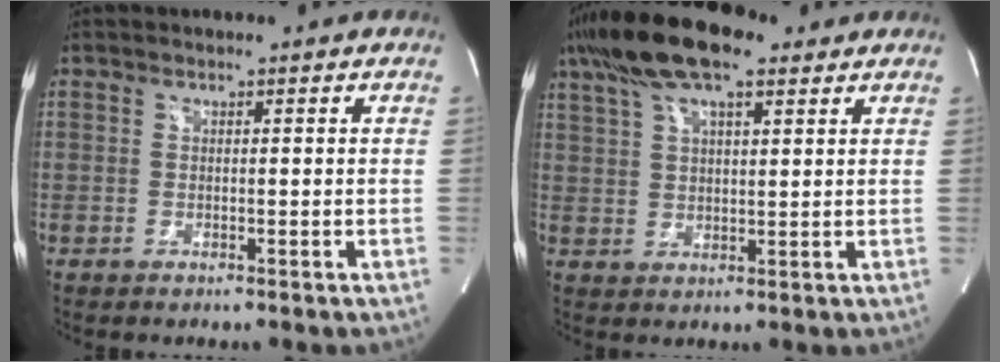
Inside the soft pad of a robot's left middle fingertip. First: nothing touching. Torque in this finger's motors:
{"motor_torque": [1.45, -0.69, 0.30, 0.19]}